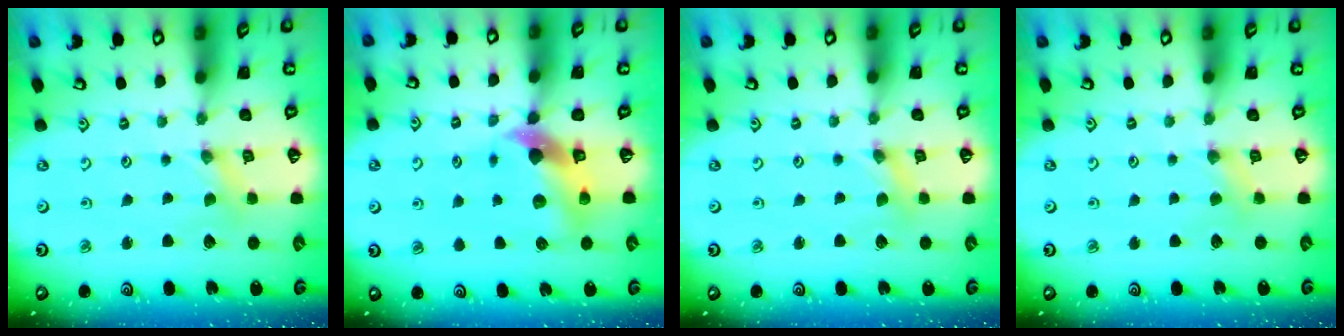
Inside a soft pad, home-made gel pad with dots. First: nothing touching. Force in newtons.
{"total": 9.0, "press": 8.9, "slide": 1.3}
{"total": 1.6, "press": 1.6, "slide": 0.3}
{"total": 2.8, "press": 2.7, "slide": 0.6}